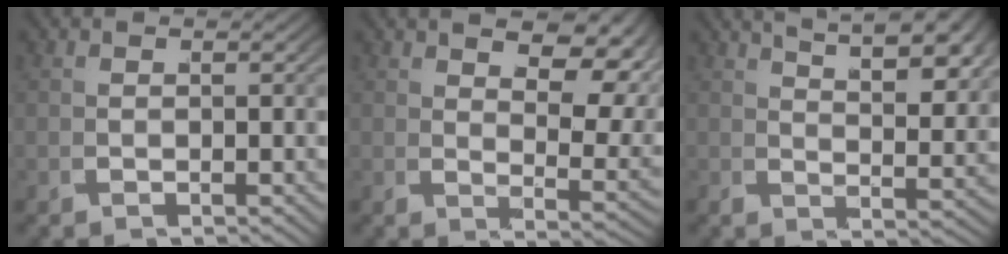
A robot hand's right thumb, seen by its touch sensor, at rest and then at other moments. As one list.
[{"total": 7.4, "force": [3.8, 2.9, 5.6], "torque": [-0.055, 0.002, 0.063]}, {"total": 6.9, "force": [4.8, 2.2, 4.4], "torque": [-0.047, 0.013, 0.075]}]